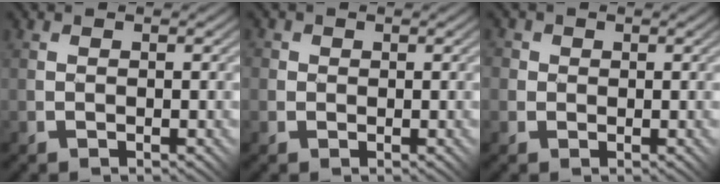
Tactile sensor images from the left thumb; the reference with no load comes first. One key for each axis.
{"total": 3.1, "fx": 0.8, "fy": 2.9, "fz": 0.2, "tx": 0.001, "ty": 0.012, "tz": -0.005}
{"total": 3.6, "fx": 1.1, "fy": 3.4, "fz": 0.5, "tx": -0.007, "ty": 0.013, "tz": -0.002}